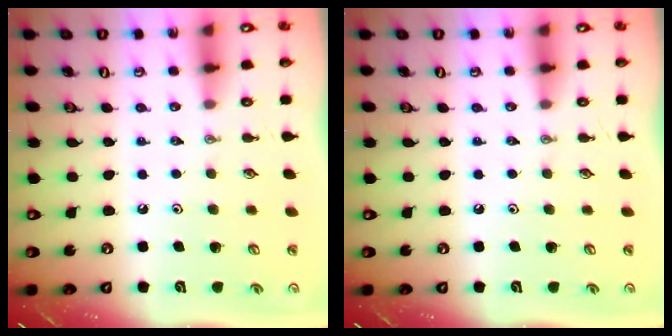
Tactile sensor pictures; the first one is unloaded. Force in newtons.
{"total": 0.0}